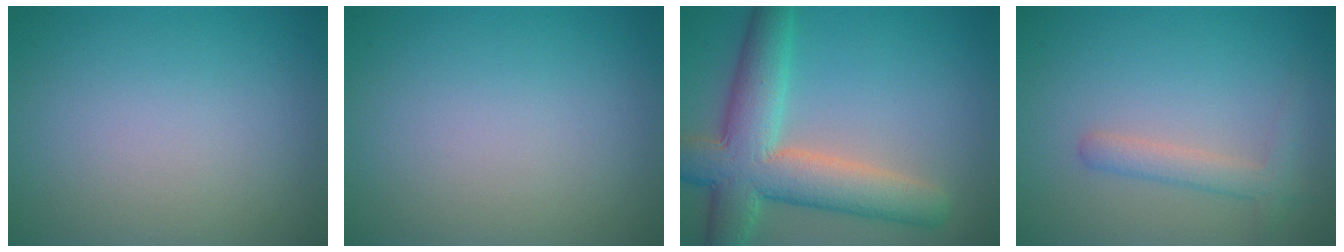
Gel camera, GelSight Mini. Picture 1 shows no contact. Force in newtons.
{"total": 0.0}
{"total": 8.7, "press": 8.7, "slide": 0.6}
{"total": 2.2, "press": 2.2, "slide": 0.2}